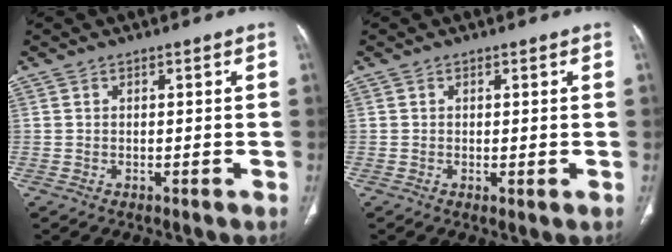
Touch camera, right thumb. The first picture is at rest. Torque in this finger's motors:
{"motor_torque": [-0.60, -0.23, -0.52, -0.03, -0.02]}